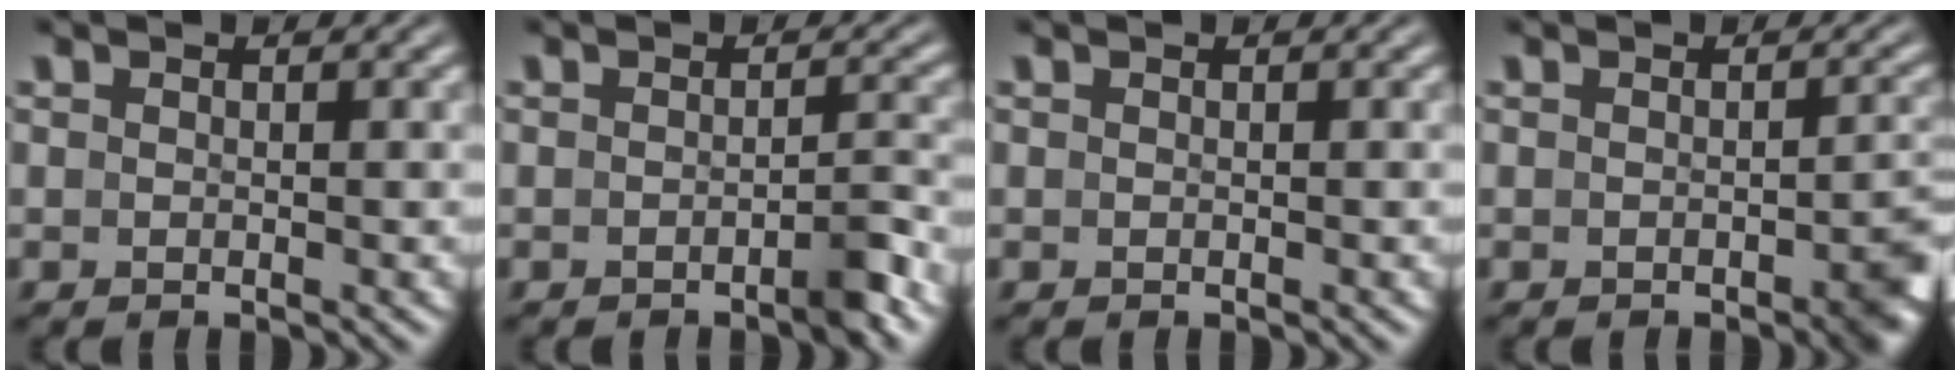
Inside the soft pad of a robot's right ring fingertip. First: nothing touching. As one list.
[{"total": 1.7, "force": [-1.4, -0.1, 1.0], "torque": [-0.015, 0.001, -0.026]}, {"total": 0.0}, {"total": 2.4, "force": [-1.3, 0.7, 1.9], "torque": [-0.020, 0.002, -0.022]}]